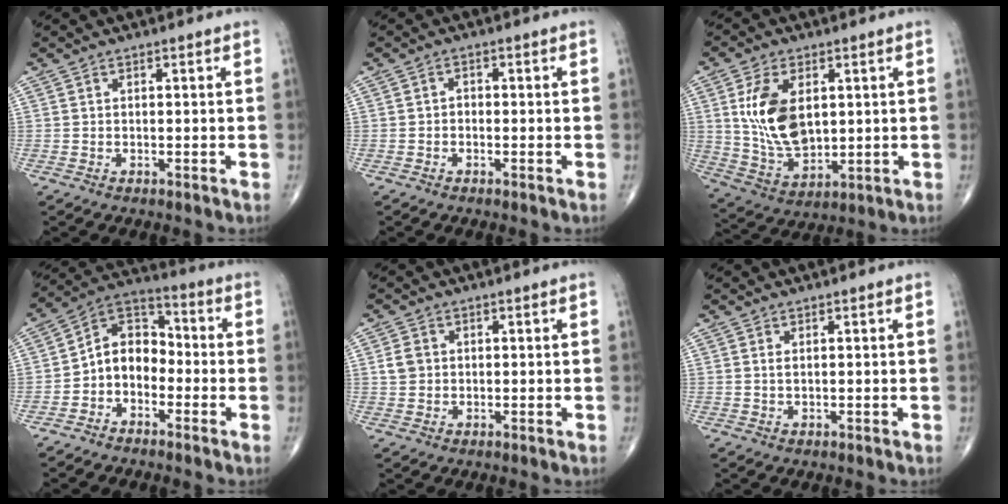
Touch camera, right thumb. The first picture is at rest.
{"total": 1.2, "force": [-0.5, 1.0, 0.6], "torque": [-0.002, 0.005, -0.012]}
{"total": 13.4, "force": [2.7, 8.0, 10.4], "torque": [-0.185, -0.016, 0.062]}
{"total": 9.2, "force": [-2.6, 6.9, 5.5], "torque": [-0.065, 0.051, -0.065]}
{"total": 2.9, "force": [0.4, 2.5, 1.4], "torque": [-0.018, 0.004, 0.008]}
{"total": 0.8, "force": [0.2, 0.4, 0.7], "torque": [-0.016, 0.002, 0.007]}